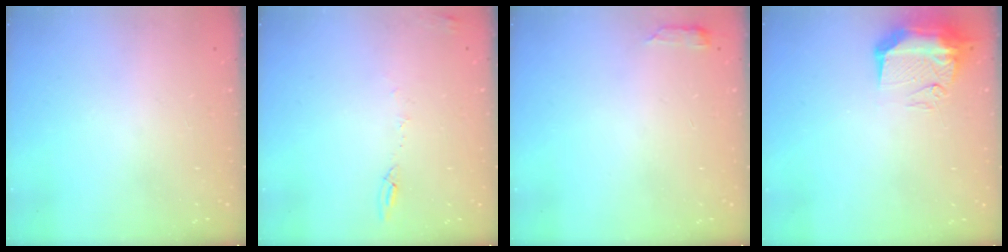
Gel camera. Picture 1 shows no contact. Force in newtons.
{"total": 5.2, "press": 5.1, "slide": 0.7}
{"total": 2.9, "press": 2.8, "slide": 0.6}
{"total": 11.0, "press": 10.9, "slide": 1.1}